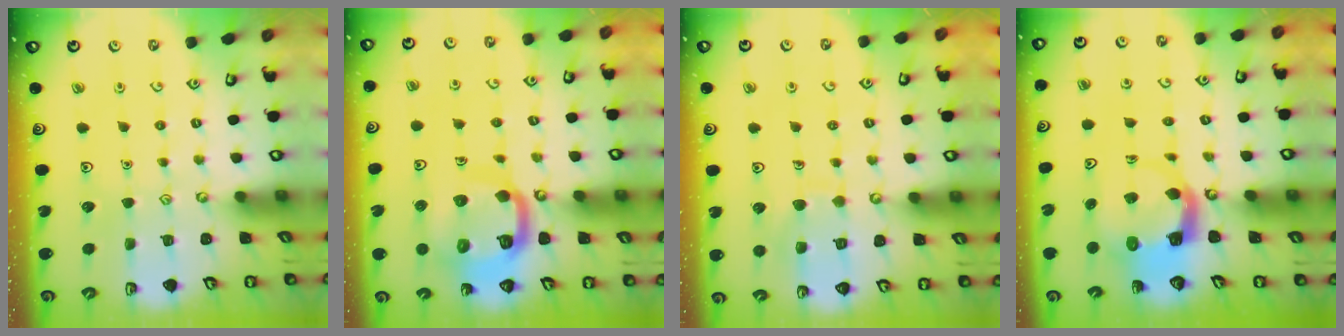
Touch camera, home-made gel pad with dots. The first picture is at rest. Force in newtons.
{"total": 13.3, "press": 13.2, "slide": 1.6}
{"total": 8.5, "press": 8.4, "slide": 0.7}
{"total": 5.1, "press": 5.1, "slide": 0.5}